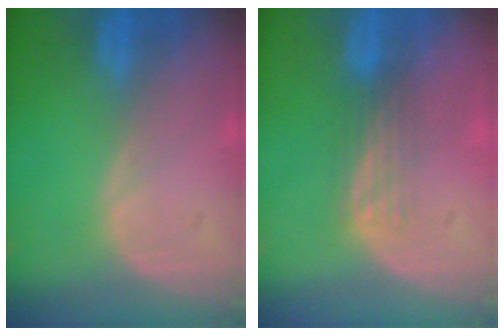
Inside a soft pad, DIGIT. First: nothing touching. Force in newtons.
{"total": 2.9, "press": 2.7, "slide": 1.2}